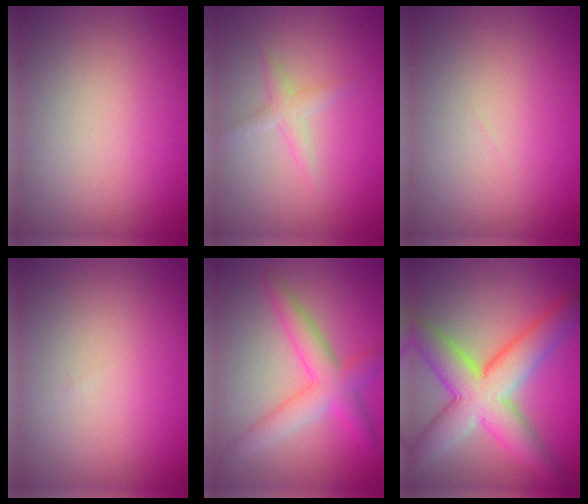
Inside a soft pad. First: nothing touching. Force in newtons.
{"total": 1.6, "press": 1.6, "slide": 0.0}
{"total": 0.0}
{"total": 0.0}
{"total": 4.4, "press": 4.4, "slide": 0.0}
{"total": 9.1, "press": 9.1, "slide": 0.3}